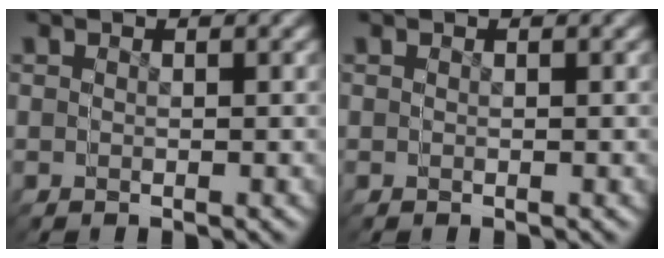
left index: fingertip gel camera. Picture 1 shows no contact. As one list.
[{"total": 0.0}]